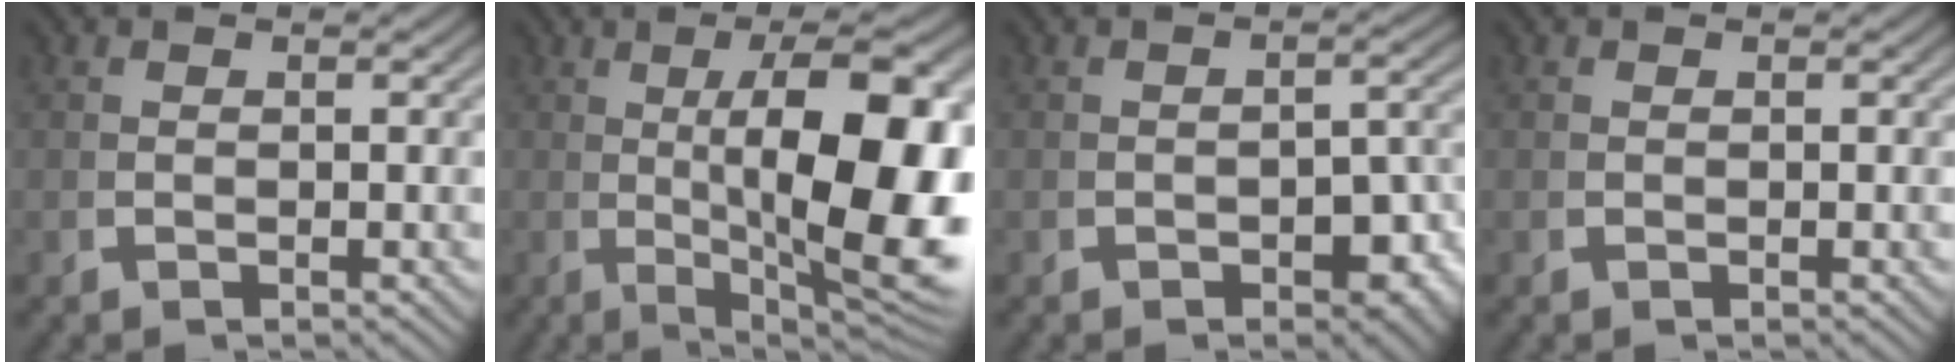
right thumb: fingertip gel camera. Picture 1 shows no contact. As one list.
[{"total": 15.1, "force": [0.0, 6.0, 13.8], "torque": [-0.190, -0.027, 0.024]}, {"total": 3.3, "force": [-1.4, 1.7, 2.5], "torque": [-0.030, -0.011, -0.014]}, {"total": 0.0}]